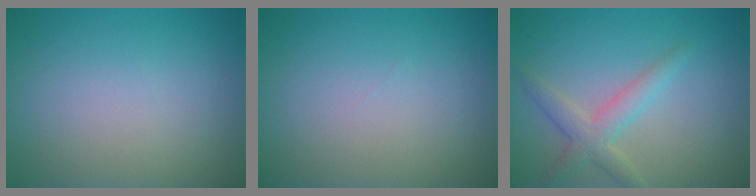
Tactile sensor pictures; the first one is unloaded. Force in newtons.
{"total": 0.0}
{"total": 2.8, "press": 2.8, "slide": 0.1}